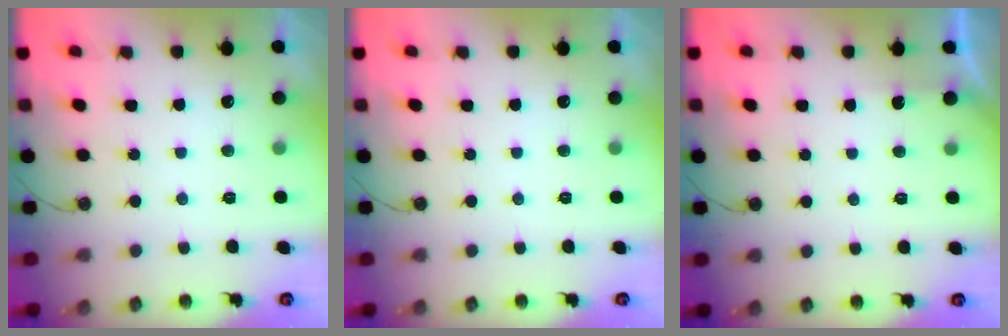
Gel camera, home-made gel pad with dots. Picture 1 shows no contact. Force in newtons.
{"total": 0.0}
{"total": 1.5, "press": 1.4, "slide": 0.3}